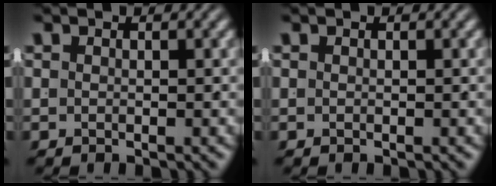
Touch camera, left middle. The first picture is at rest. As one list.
[{"total": 0.0}]